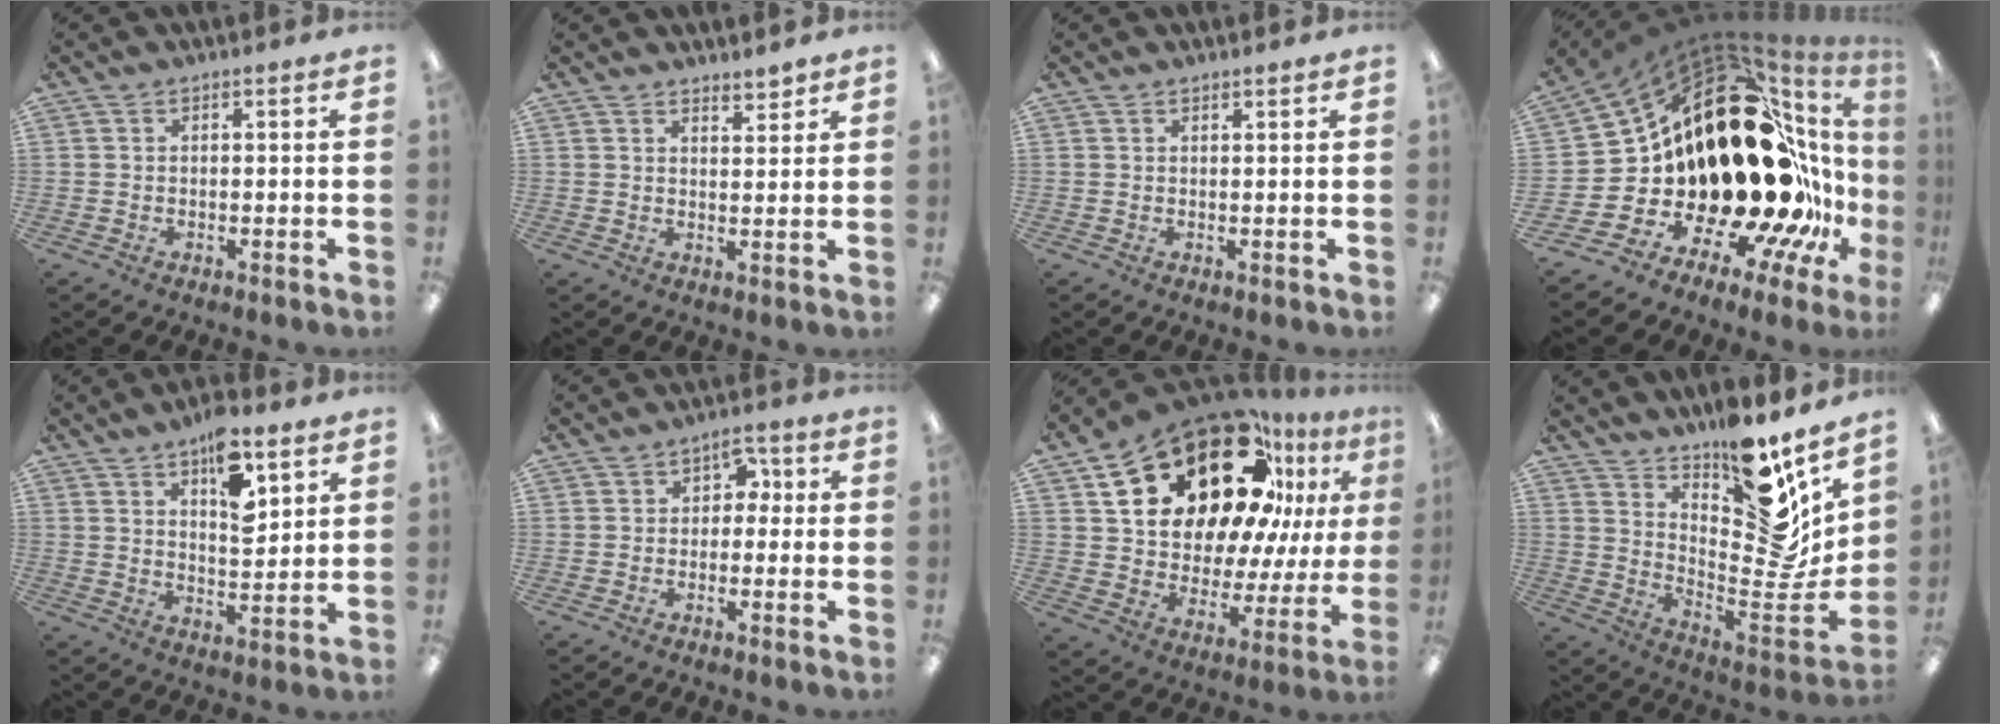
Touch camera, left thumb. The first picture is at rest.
{"total": 3.1, "force": [3.0, 0.6, 0.6], "torque": [0.001, -0.021, 0.052]}
{"total": 0.7, "force": [0.7, 0.0, 0.3], "torque": [-0.007, 0.000, 0.012]}
{"total": 34.6, "force": [1.7, 15.8, 30.7], "torque": [-0.478, -0.114, 0.082]}
{"total": 11.1, "force": [6.8, 4.6, 7.5], "torque": [-0.104, -0.032, 0.112]}
{"total": 4.1, "force": [0.8, 3.2, 2.3], "torque": [-0.026, 0.004, 0.007]}
{"total": 29.9, "force": [16.3, 16.0, 19.3], "torque": [-0.312, -0.091, 0.292]}
{"total": 16.7, "force": [11.4, 6.7, 10.1], "torque": [-0.108, -0.122, 0.190]}